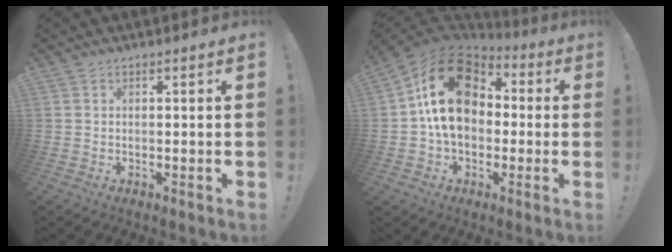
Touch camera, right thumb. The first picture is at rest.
{"total": 21.3, "force": [3.6, 15.4, 14.2], "torque": [-0.233, 0.015, 0.067]}